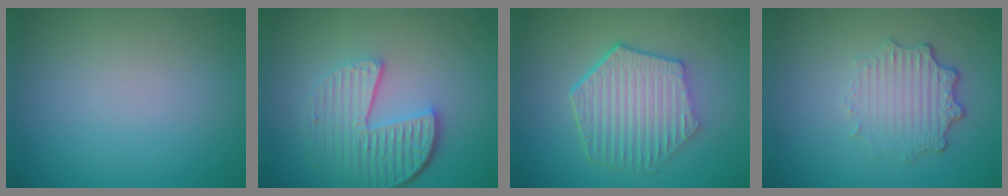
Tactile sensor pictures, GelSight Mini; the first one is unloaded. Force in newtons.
{"total": 5.7, "press": 4.2, "slide": 3.9}
{"total": 6.0, "press": 4.7, "slide": 3.8}
{"total": 3.5, "press": 2.7, "slide": 2.2}